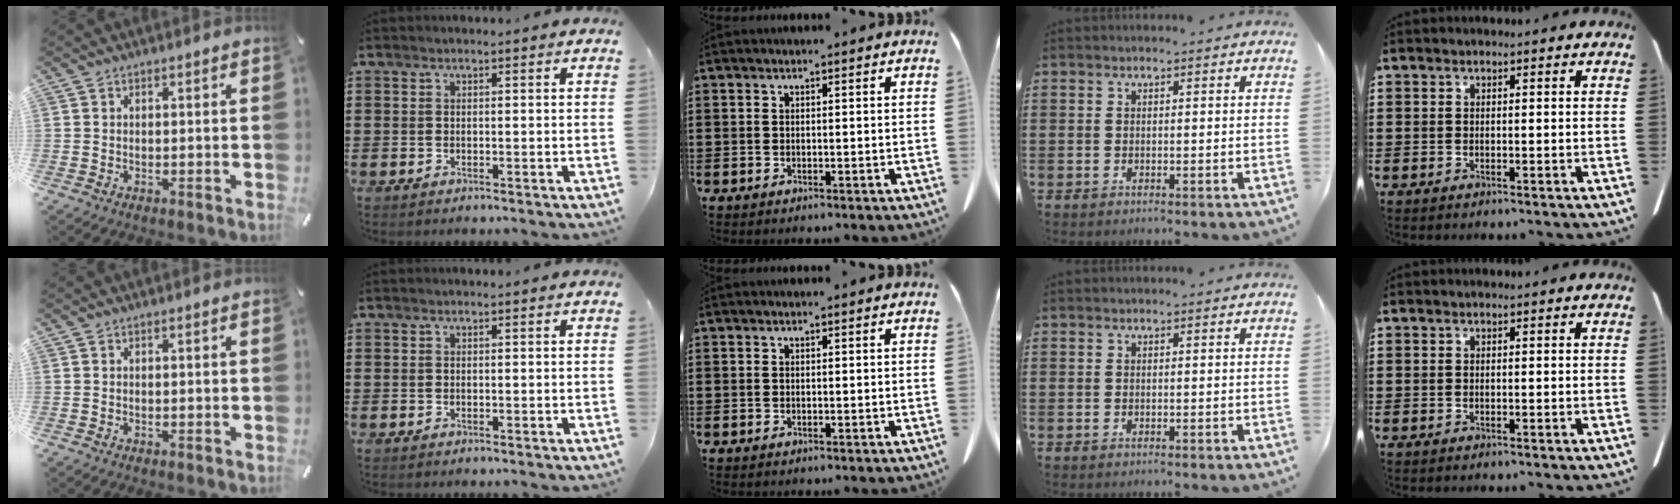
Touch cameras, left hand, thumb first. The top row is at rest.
{}